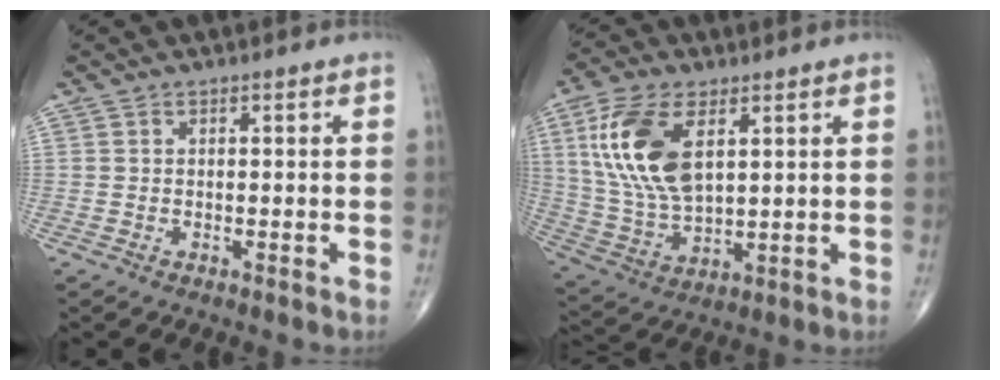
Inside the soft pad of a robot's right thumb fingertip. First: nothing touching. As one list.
[{"total": 15.5, "force": [5.1, 7.8, 12.4], "torque": [-0.252, -0.014, 0.105]}]